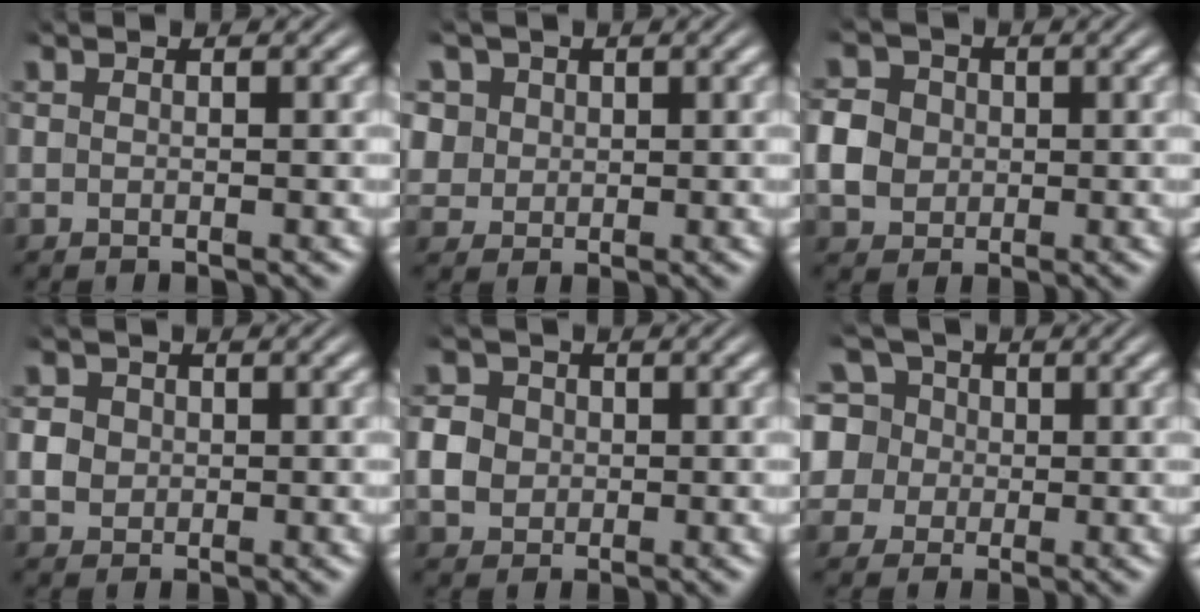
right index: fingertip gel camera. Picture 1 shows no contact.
{"total": 5.9, "force": [1.2, 5.2, 2.5], "torque": [-0.074, -0.018, 0.028]}
{"total": 5.7, "force": [0.0, 5.2, 2.5], "torque": [-0.053, -0.014, 0.004]}
{"total": 2.7, "force": [0.0, 2.5, 1.0], "torque": [-0.022, -0.007, 0.004]}
{"total": 4.1, "force": [-0.2, 3.7, 1.7], "torque": [-0.037, -0.012, 0.002]}
{"total": 10.4, "force": [0.7, 9.4, 4.3], "torque": [-0.120, -0.033, 0.013]}